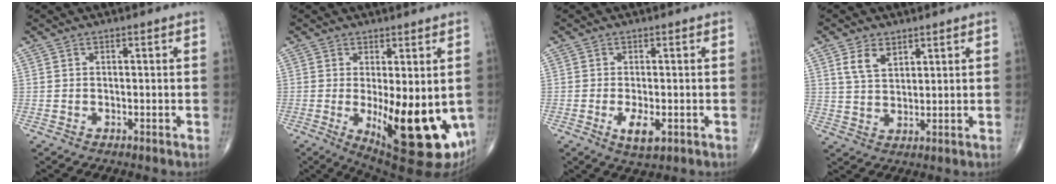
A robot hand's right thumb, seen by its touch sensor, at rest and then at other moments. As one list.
[{"total": 16.9, "force": [-2.9, 6.0, 15.6], "torque": [-0.195, -0.031, -0.018]}, {"total": 4.7, "force": [-1.5, 2.0, 4.0], "torque": [-0.071, -0.007, -0.022]}, {"total": 5.1, "force": [2.7, 3.0, 3.1], "torque": [-0.046, -0.015, 0.055]}]